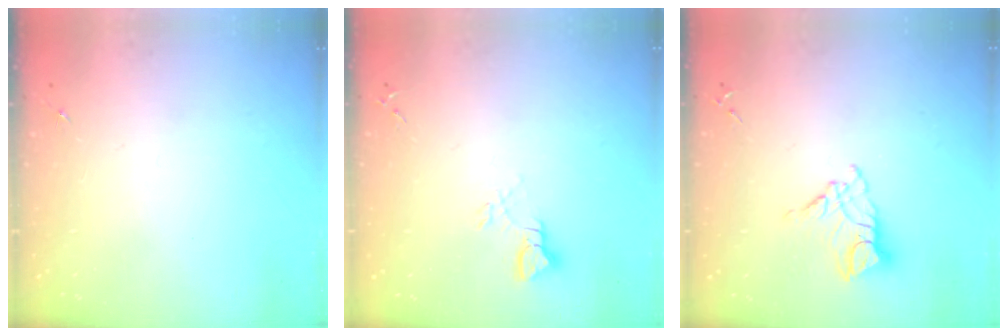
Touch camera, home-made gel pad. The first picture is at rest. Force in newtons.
{"total": 3.6, "press": 3.5, "slide": 0.3}
{"total": 10.7, "press": 10.6, "slide": 0.9}